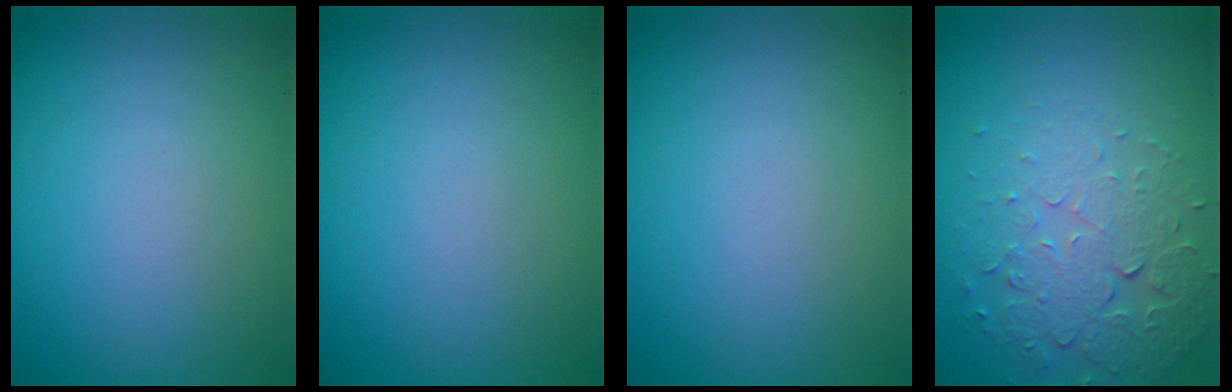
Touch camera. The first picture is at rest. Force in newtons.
{"total": 0.0}
{"total": 0.0}
{"total": 5.3, "press": 3.5, "slide": 3.9}